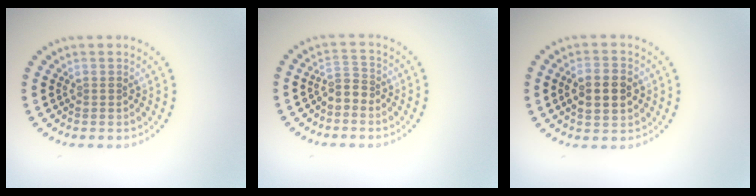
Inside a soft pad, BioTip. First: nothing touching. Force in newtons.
{"total": 1.8, "press": 1.4, "slide": 1.0}
{"total": 4.1, "press": 4.1, "slide": 0.1}